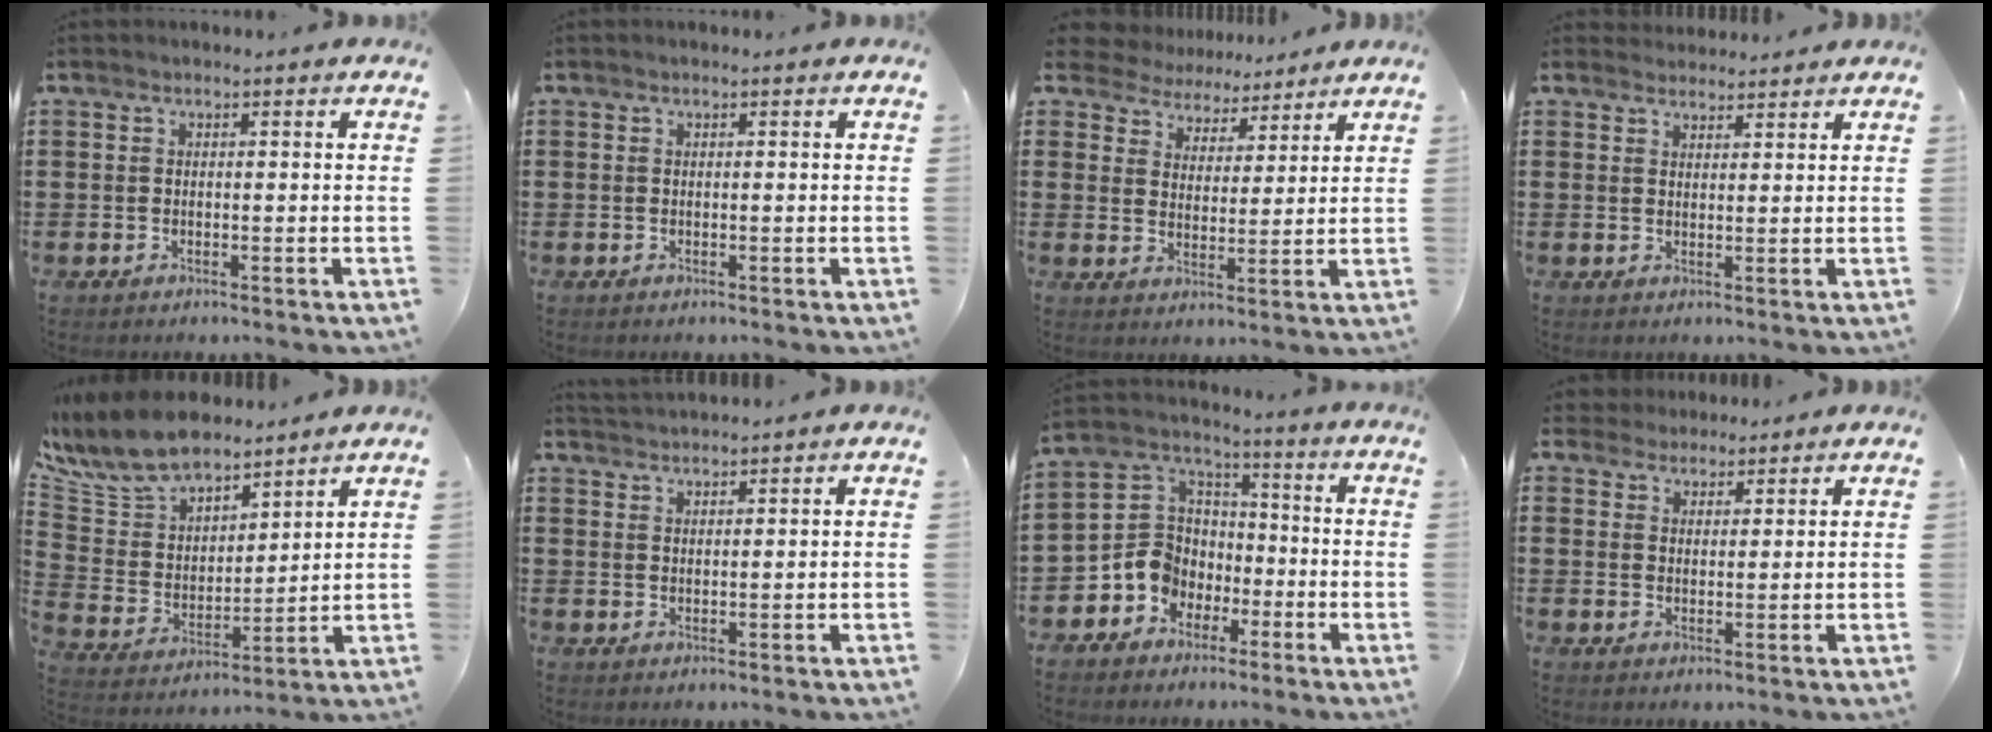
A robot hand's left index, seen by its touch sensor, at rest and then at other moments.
{"total": 0.0}
{"total": 6.0, "force": [5.7, 1.9, 0.0], "torque": [-0.033, -0.026, 0.103]}
{"total": 2.3, "force": [2.2, 0.5, -0.2], "torque": [-0.002, -0.001, 0.044]}
{"total": 9.1, "force": [8.3, 3.3, 1.8], "torque": [-0.082, -0.051, 0.155]}
{"total": 1.8, "force": [1.8, -0.3, -0.2], "torque": [0.000, 0.001, 0.036]}
{"total": 7.6, "force": [-2.8, 6.8, 1.8], "torque": [-0.083, 0.003, -0.062]}
{"total": 2.9, "force": [2.5, 1.2, -0.3], "torque": [-0.005, 0.004, 0.048]}